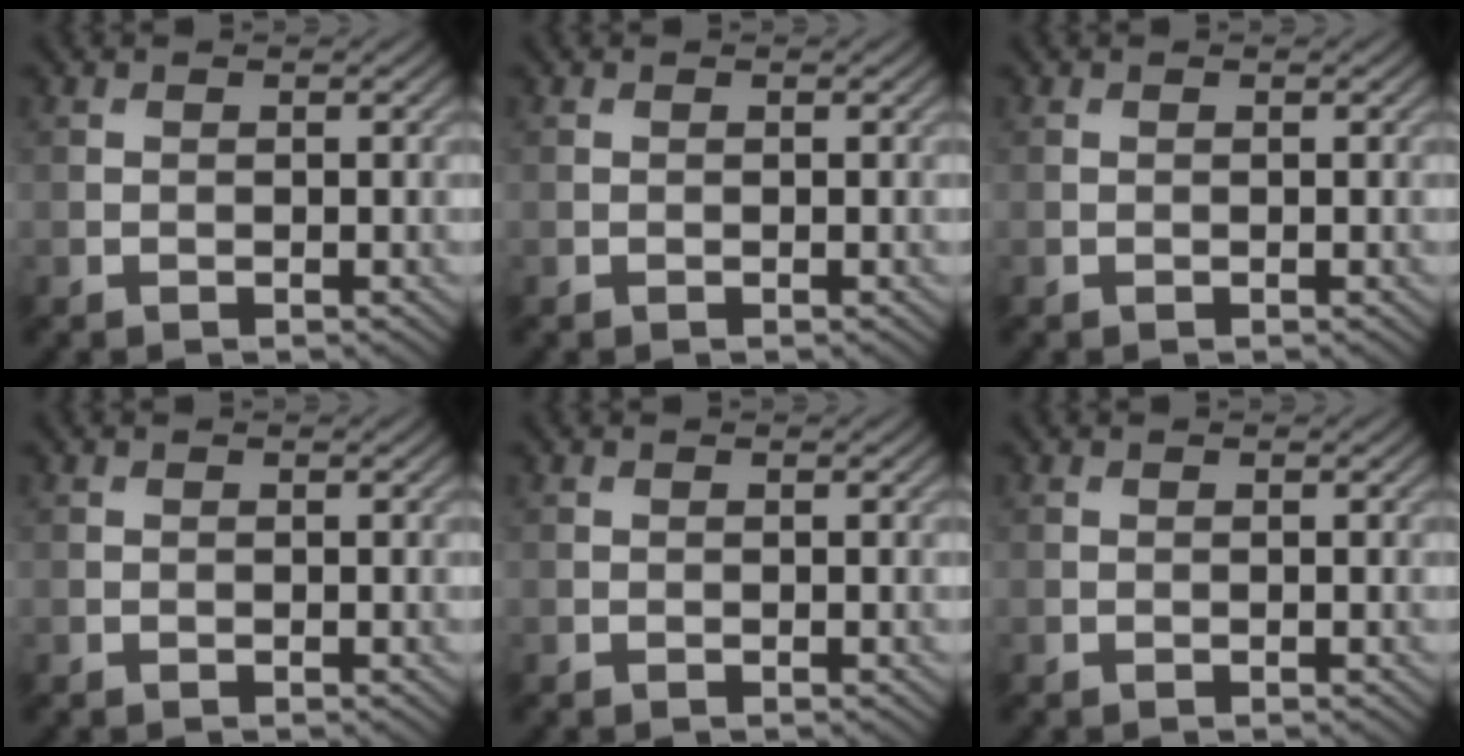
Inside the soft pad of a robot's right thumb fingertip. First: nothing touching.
{"total": 0.0}
{"total": 0.0}
{"total": 0.0}
{"total": 0.0}
{"total": 0.0}